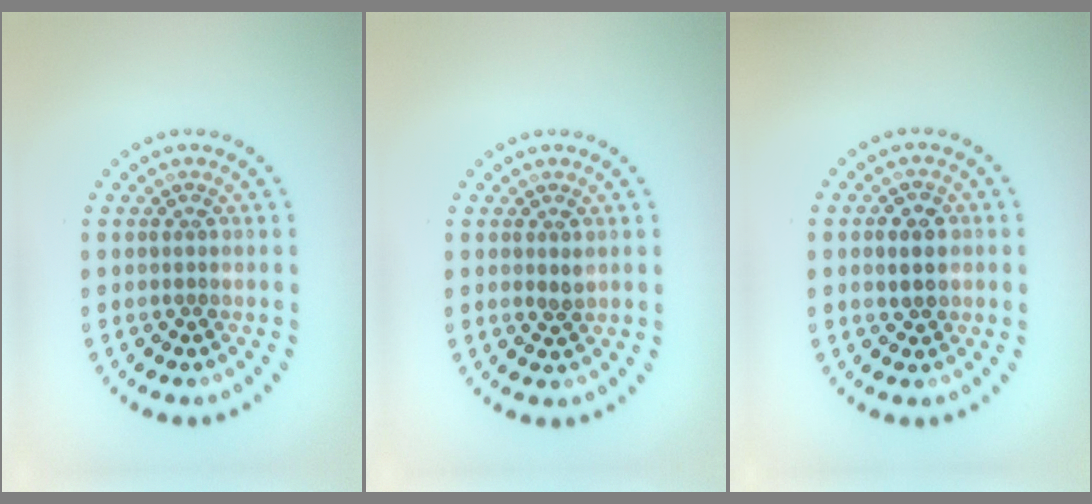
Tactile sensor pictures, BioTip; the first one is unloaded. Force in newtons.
{"total": 0.8, "press": 0.8, "slide": 0.2}
{"total": 2.5, "press": 2.5, "slide": 0.2}